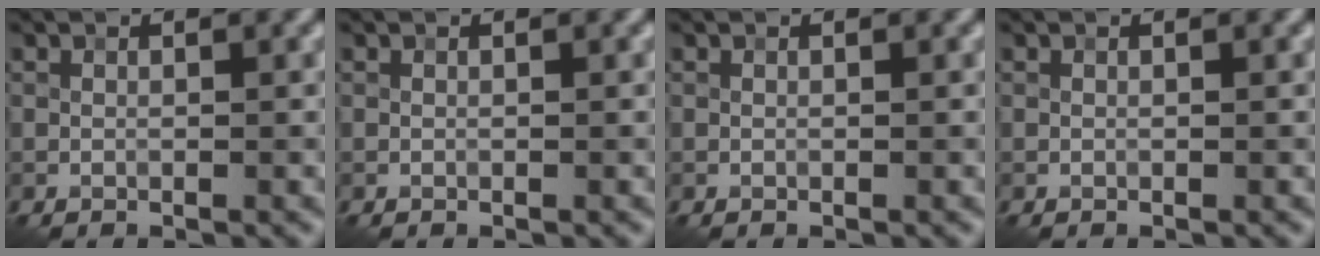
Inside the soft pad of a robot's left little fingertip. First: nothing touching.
{"total": 0.0}
{"total": 0.0}
{"total": 0.0}